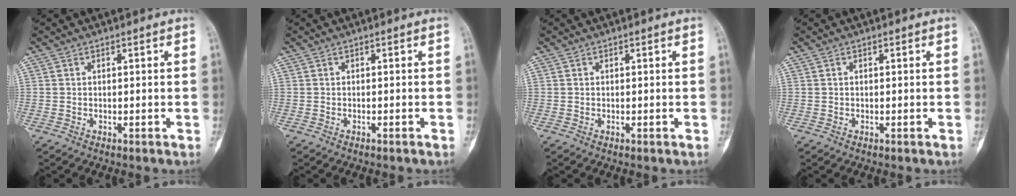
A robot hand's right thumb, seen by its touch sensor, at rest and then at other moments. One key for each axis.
{"total": 0.6, "fx": -0.5, "fy": 0.1, "fz": 0.3, "tx": -0.010, "ty": 0.003, "tz": -0.004}
{"total": 0.0}
{"total": 0.0}